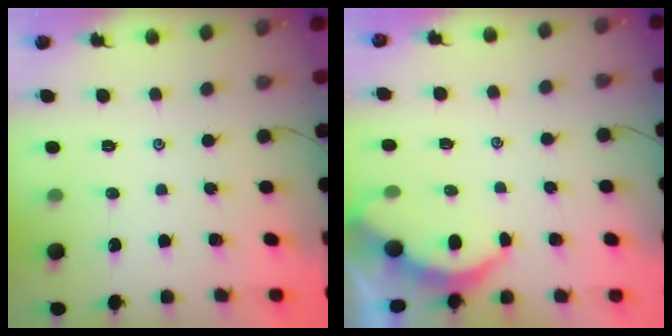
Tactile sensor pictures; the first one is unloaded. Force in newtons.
{"total": 2.1, "press": 2.0, "slide": 0.4}